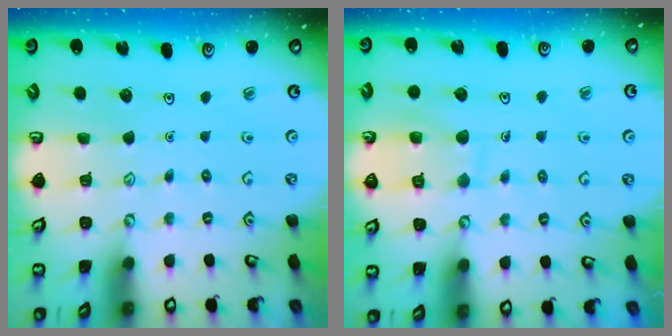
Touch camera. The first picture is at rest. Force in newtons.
{"total": 8.4, "press": 8.3, "slide": 0.6}